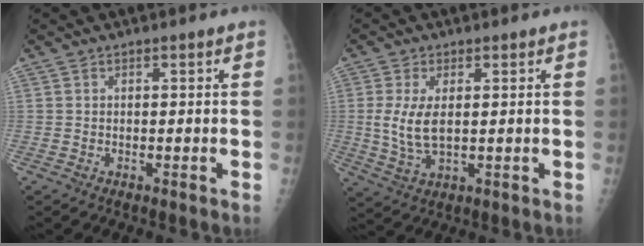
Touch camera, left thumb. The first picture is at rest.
{"total": 7.1, "force": [0.8, 3.4, 6.1], "torque": [-0.127, -0.012, 0.021]}